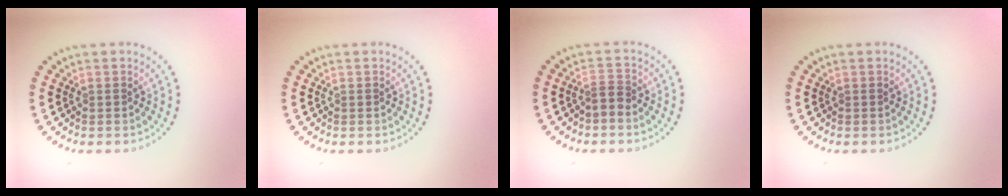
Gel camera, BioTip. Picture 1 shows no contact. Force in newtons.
{"total": 0.0}
{"total": 1.4, "press": 0.9, "slide": 1.1}
{"total": 0.0}